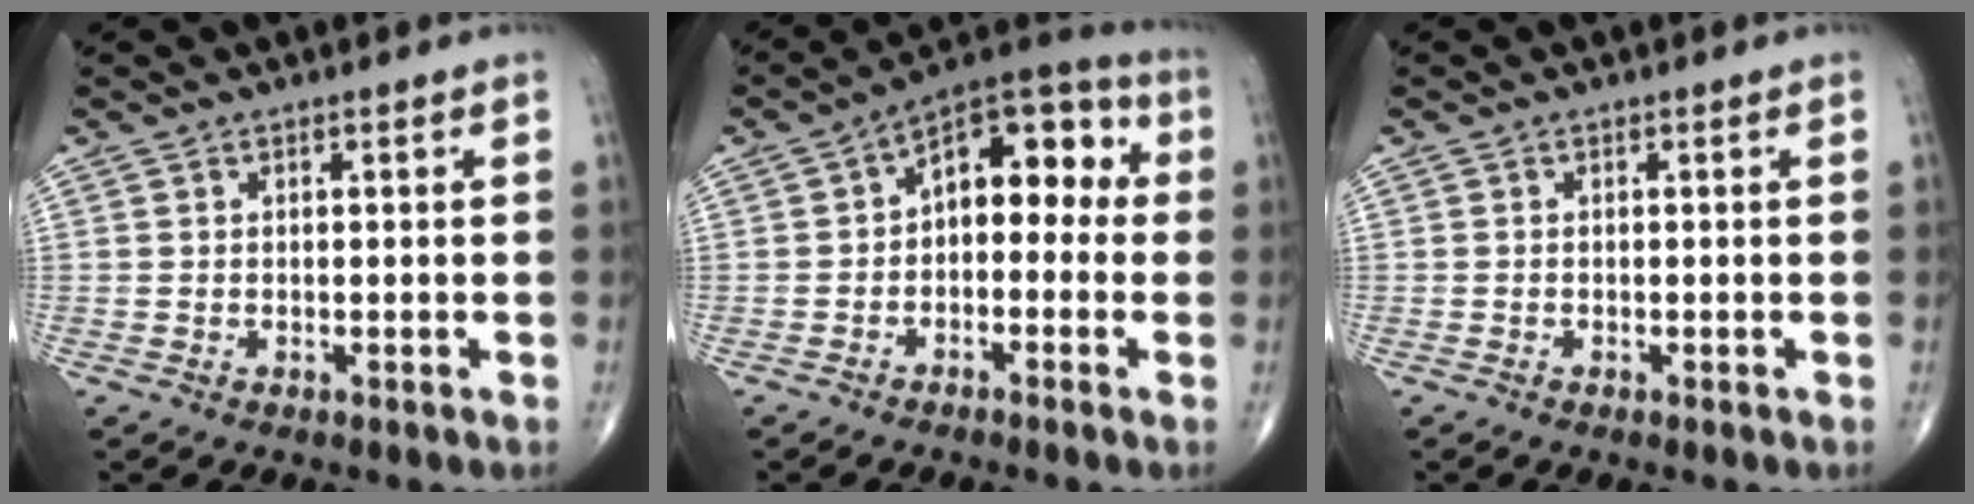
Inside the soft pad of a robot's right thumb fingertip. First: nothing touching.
{"total": 11.8, "force": [0.3, 7.1, 9.4], "torque": [-0.089, 0.046, -0.014]}
{"total": 0.0}